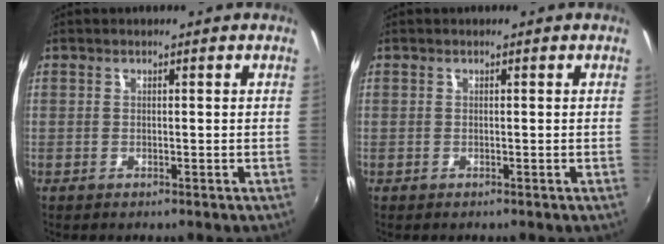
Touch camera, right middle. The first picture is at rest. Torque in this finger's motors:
{"motor_torque": [0.01, -0.02, -0.01, 0.00]}